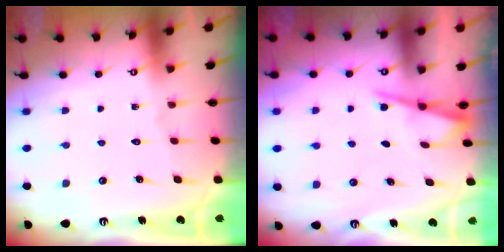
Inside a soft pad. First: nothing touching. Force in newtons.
{"total": 2.6, "press": 2.6, "slide": 0.2}